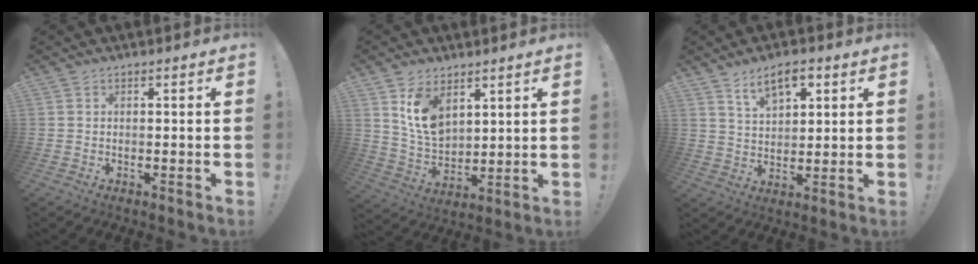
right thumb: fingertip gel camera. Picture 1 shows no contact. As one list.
[{"total": 11.4, "force": [6.2, 7.4, 6.0], "torque": [-0.109, -0.034, 0.120]}, {"total": 8.6, "force": [5.1, 4.3, 5.3], "torque": [-0.084, -0.014, 0.092]}]